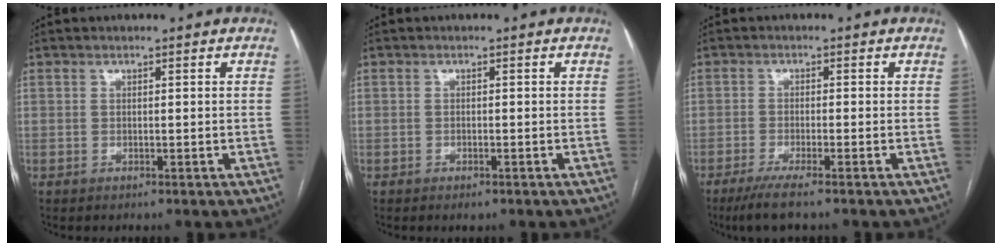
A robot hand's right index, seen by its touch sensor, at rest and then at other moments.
{"total": 1.3, "force": [-0.9, 0.4, 0.8], "torque": [-0.013, -0.001, -0.008]}
{"total": 5.6, "force": [-4.1, -0.1, 3.9], "torque": [-0.067, -0.014, -0.070]}